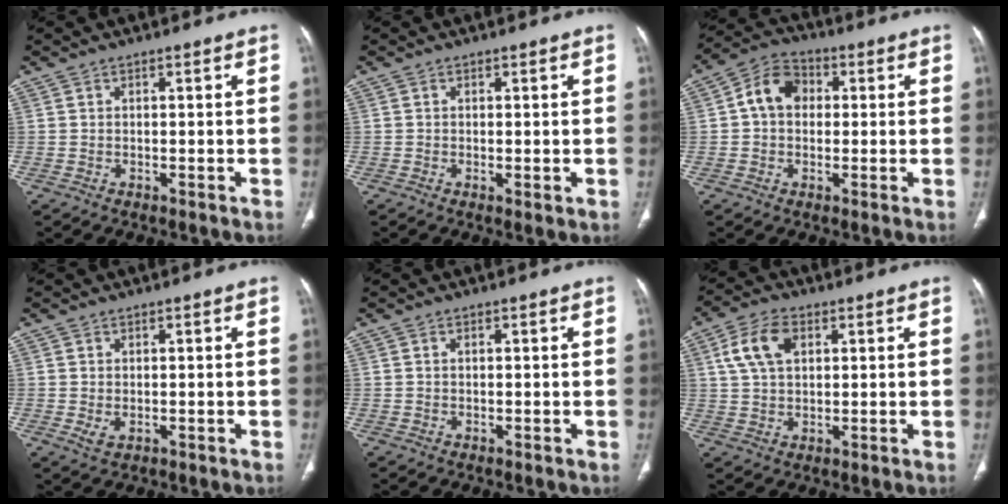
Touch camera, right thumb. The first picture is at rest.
{"total": 1.0, "force": [-0.2, 0.2, 1.0], "torque": [-0.020, -0.006, -0.004]}
{"total": 7.9, "force": [0.9, 6.1, 4.9], "torque": [-0.069, 0.021, 0.006]}
{"total": 1.8, "force": [-0.2, 1.2, 1.3], "torque": [-0.025, -0.005, 0.002]}
{"total": 0.0}
{"total": 8.2, "force": [2.8, 5.0, 5.8], "torque": [-0.109, 0.006, 0.053]}